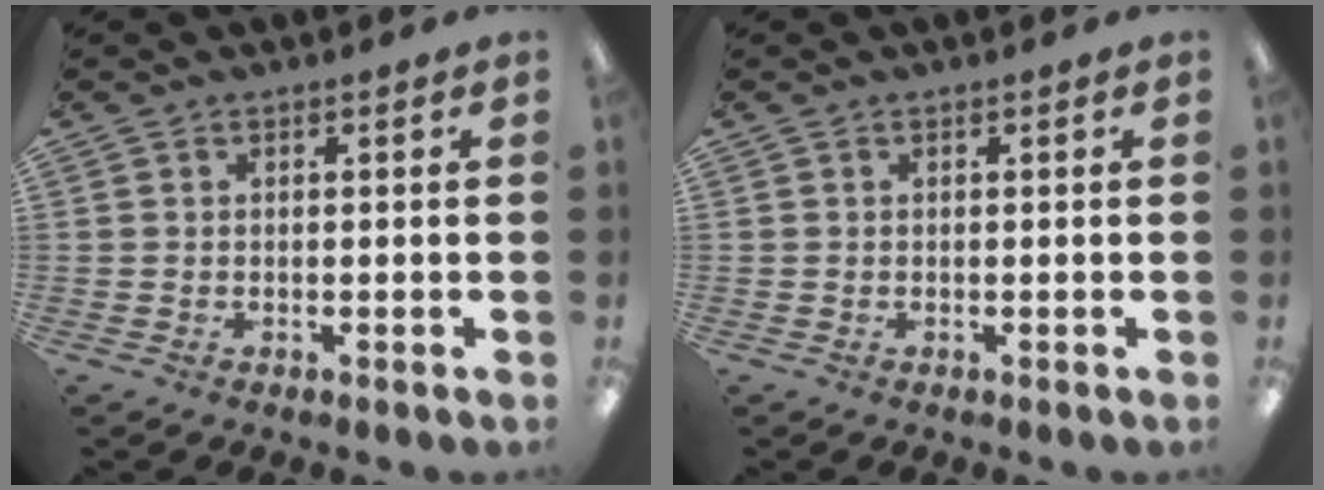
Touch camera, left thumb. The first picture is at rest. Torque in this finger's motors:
{"motor_torque": [0.00, 0.00, -0.15, -0.15, 0.00]}